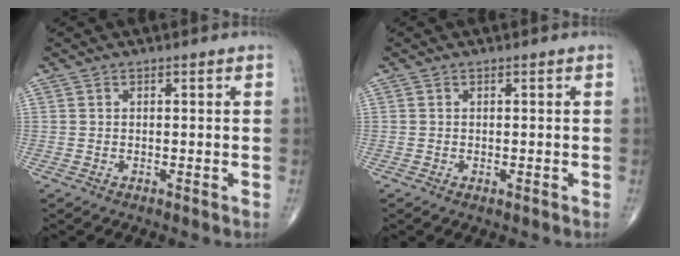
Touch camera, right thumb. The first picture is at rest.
{"total": 0.6, "force": [-0.2, 0.3, 0.5], "torque": [-0.008, -0.002, -0.002]}